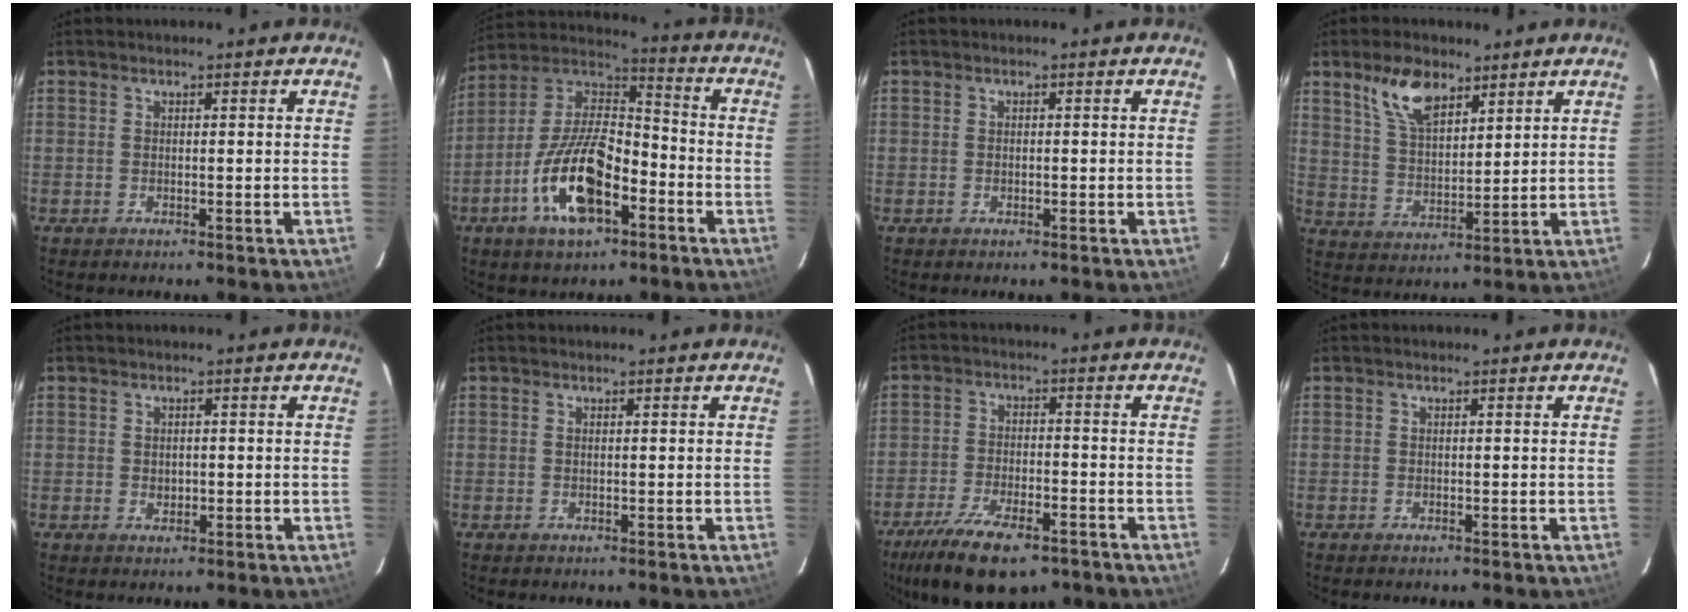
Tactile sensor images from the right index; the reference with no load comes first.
{"total": 17.9, "force": [-7.6, 8.1, 14.0], "torque": [-0.280, 0.002, -0.141]}
{"total": 0.6, "force": [-0.2, 0.5, 0.3], "torque": [-0.004, 0.000, -0.002]}
{"total": 9.5, "force": [6.1, 4.5, 5.8], "torque": [-0.107, 0.013, 0.122]}
{"total": 1.7, "force": [-0.1, 1.5, 0.8], "torque": [-0.011, 0.001, 0.000]}
{"total": 0.0}
{"total": 15.1, "force": [-10.4, 5.9, 9.2], "torque": [-0.198, -0.032, -0.174]}
{"total": 0.0}